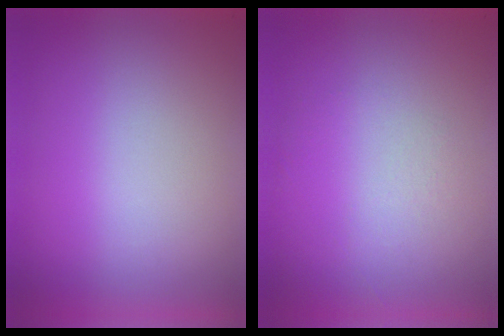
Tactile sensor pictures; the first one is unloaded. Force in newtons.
{"total": 1.2}